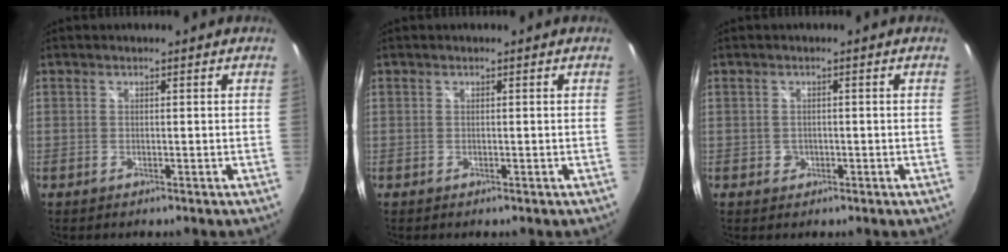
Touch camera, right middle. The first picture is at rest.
{"total": 0.0}
{"total": 1.6, "force": [-0.4, 1.5, 0.3], "torque": [-0.003, -0.002, -0.005]}